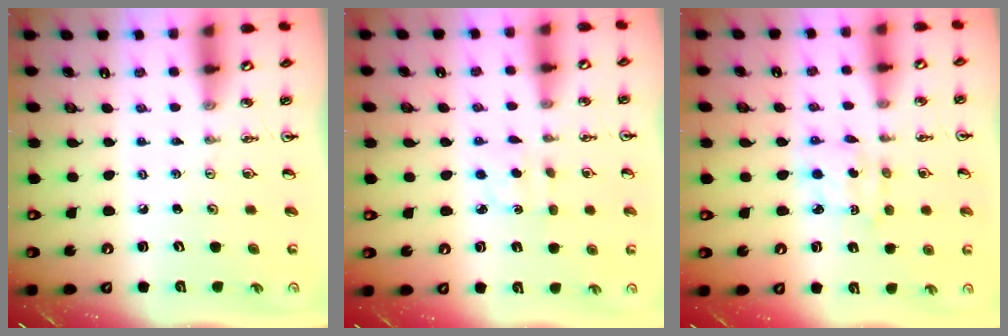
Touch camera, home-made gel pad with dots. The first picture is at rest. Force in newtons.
{"total": 2.0, "press": 1.9, "slide": 0.6}
{"total": 2.9, "press": 2.9, "slide": 0.2}